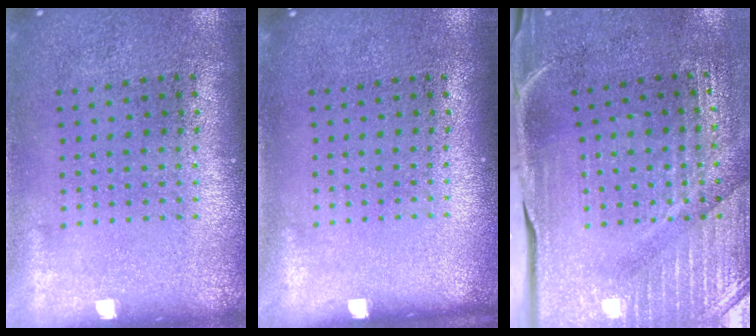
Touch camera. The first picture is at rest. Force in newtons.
{"total": 0.0}
{"total": 4.5, "press": 3.9, "slide": 2.3}